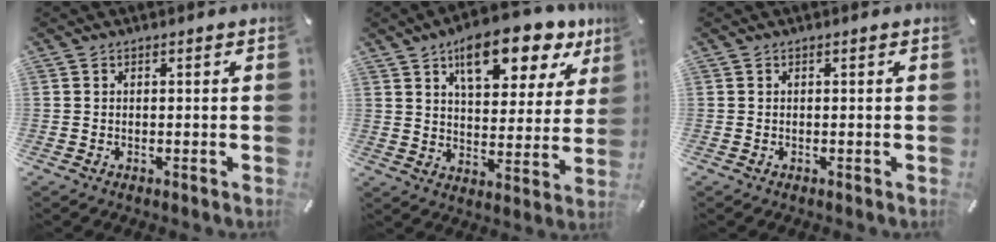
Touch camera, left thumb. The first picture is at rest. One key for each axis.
{"total": 14.5, "fx": 10.0, "fy": 6.4, "fz": 8.4, "tx": -0.105, "ty": -0.061, "tz": 0.166}
{"total": 0.0}